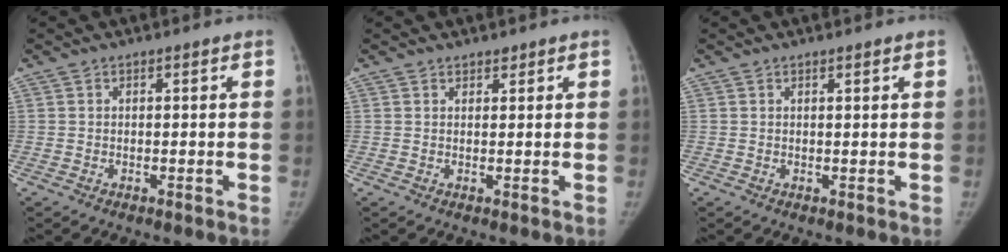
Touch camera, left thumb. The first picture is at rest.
{"total": 1.1, "force": [1.0, 0.6, 0.2], "torque": [0.005, -0.006, 0.012]}
{"total": 0.7, "force": [0.5, -0.1, 0.4], "torque": [-0.012, -0.003, 0.011]}